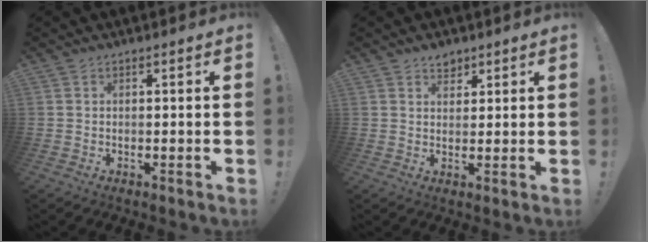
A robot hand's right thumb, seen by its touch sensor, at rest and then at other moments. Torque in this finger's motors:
{"motor_torque": [-0.22, -0.02, -0.19, 0.02, -0.03]}